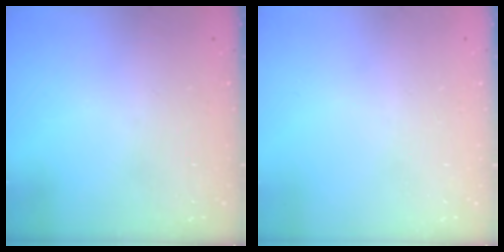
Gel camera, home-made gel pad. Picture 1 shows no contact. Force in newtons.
{"total": 0.0}